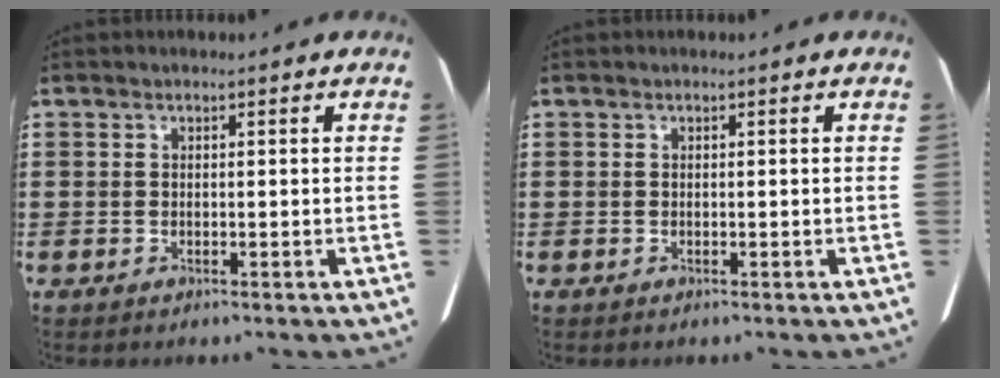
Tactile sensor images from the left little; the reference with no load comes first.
{"total": 0.0}